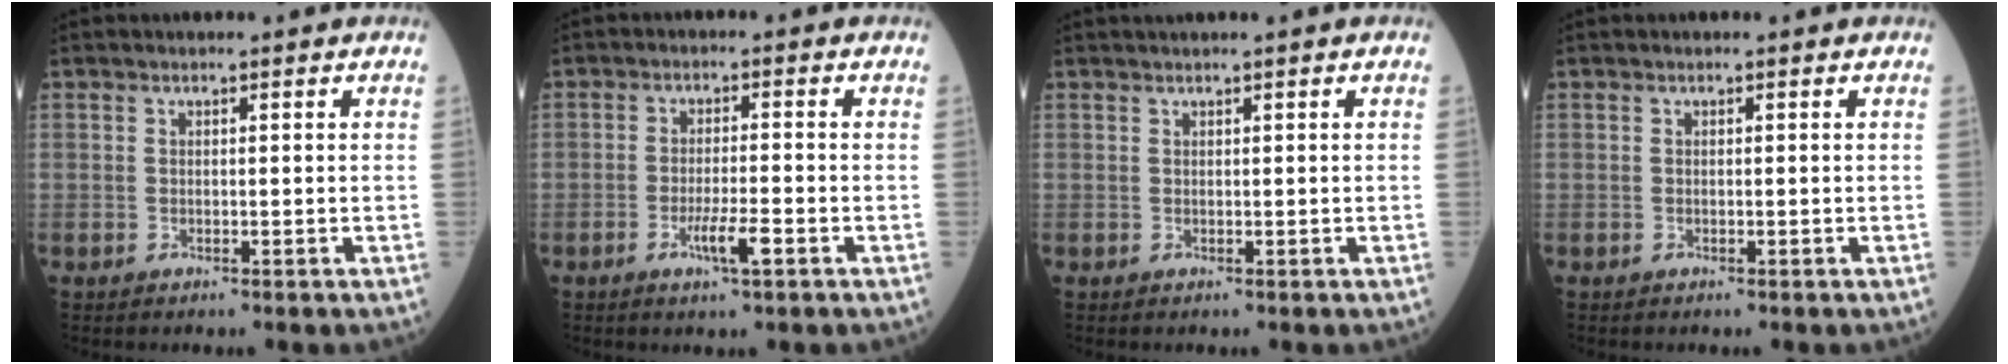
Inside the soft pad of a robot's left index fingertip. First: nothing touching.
{"total": 4.2, "force": [-2.0, 0.2, 3.7], "torque": [-0.072, -0.006, -0.035]}
{"total": 0.9, "force": [0.7, -0.3, 0.6], "torque": [-0.015, 0.006, 0.021]}
{"total": 0.0}